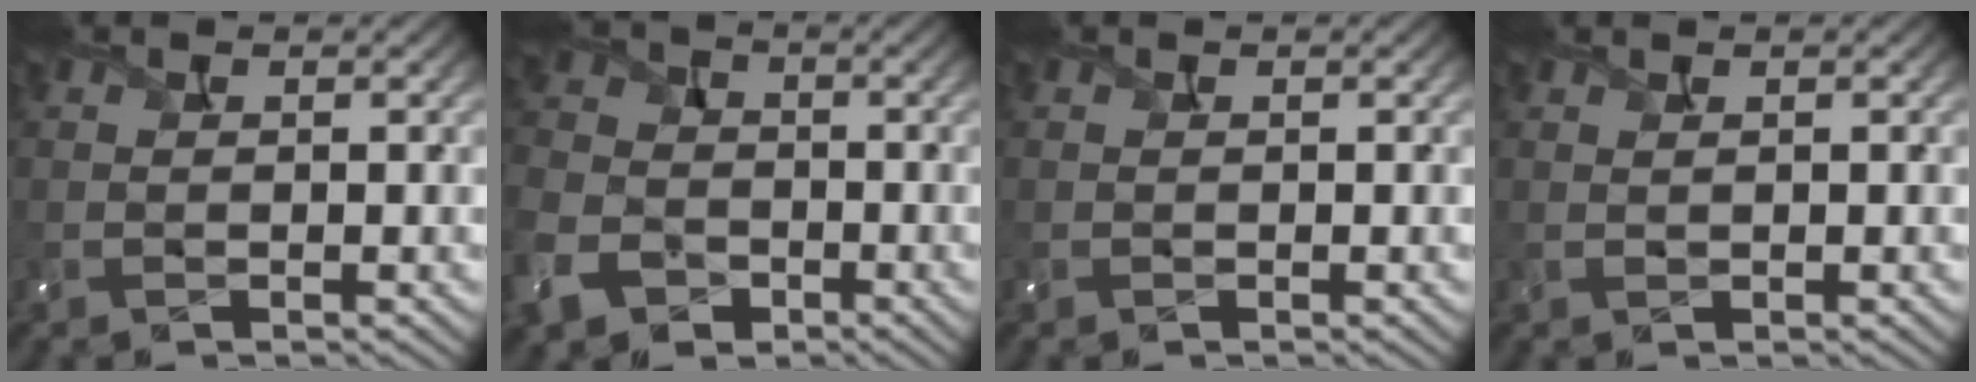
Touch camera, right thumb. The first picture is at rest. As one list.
[{"total": 8.9, "force": [-4.3, 6.6, 4.1], "torque": [-0.132, -0.026, -0.100]}, {"total": 0.0}, {"total": 0.6, "force": [0.4, 0.0, 0.4], "torque": [-0.011, 0.004, 0.008]}]